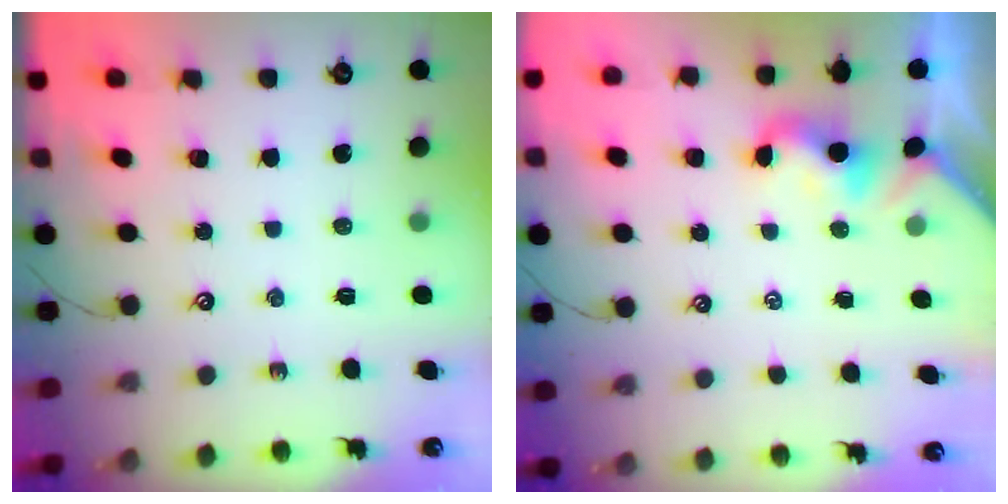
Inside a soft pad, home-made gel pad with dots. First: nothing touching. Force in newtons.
{"total": 2.1, "press": 2.1, "slide": 0.5}